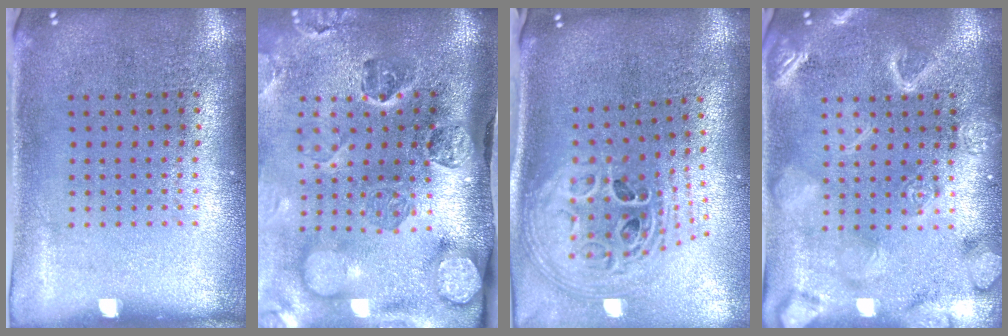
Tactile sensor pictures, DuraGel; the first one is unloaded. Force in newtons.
{"total": 5.1, "press": 3.7, "slide": 3.6}
{"total": 3.0, "press": 2.1, "slide": 2.1}
{"total": 4.5, "press": 4.4, "slide": 0.6}